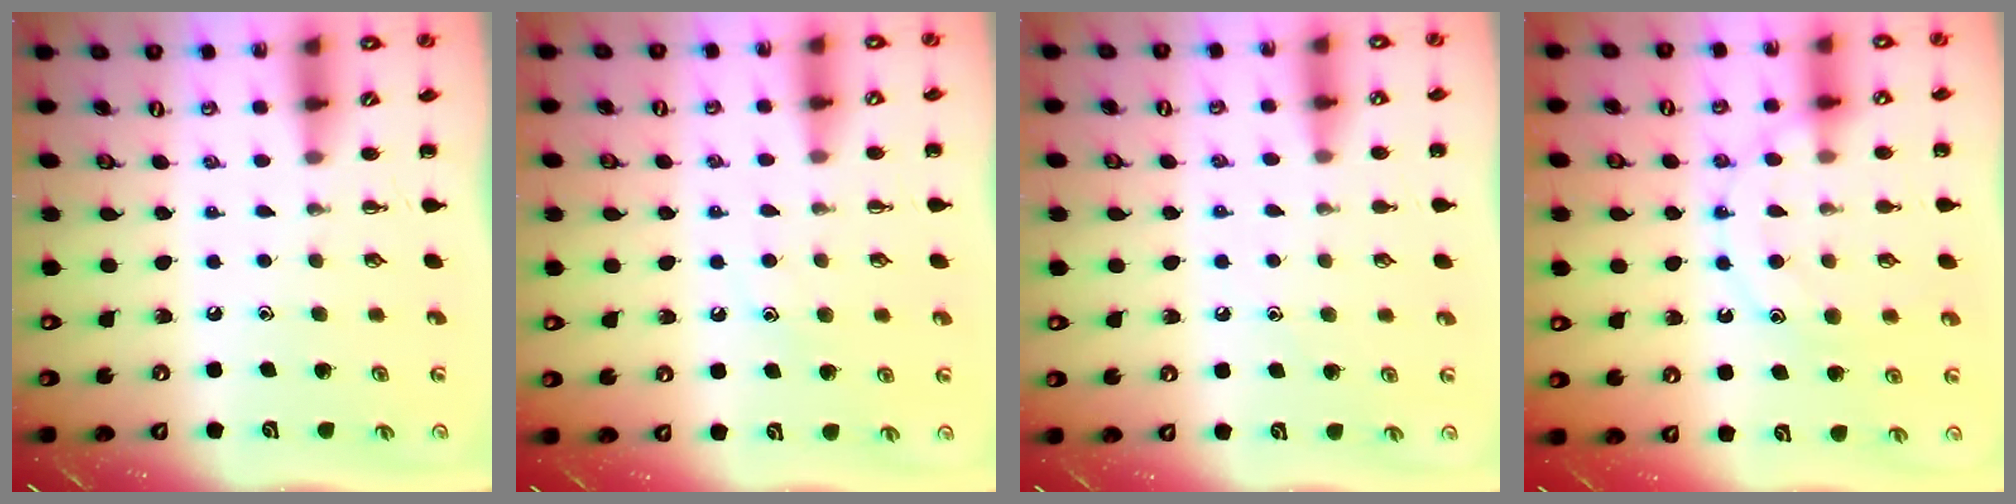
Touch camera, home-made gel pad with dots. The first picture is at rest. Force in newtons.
{"total": 8.2, "press": 8.1, "slide": 1.5}
{"total": 6.8, "press": 6.5, "slide": 2.0}
{"total": 12.3, "press": 12.3, "slide": 1.0}